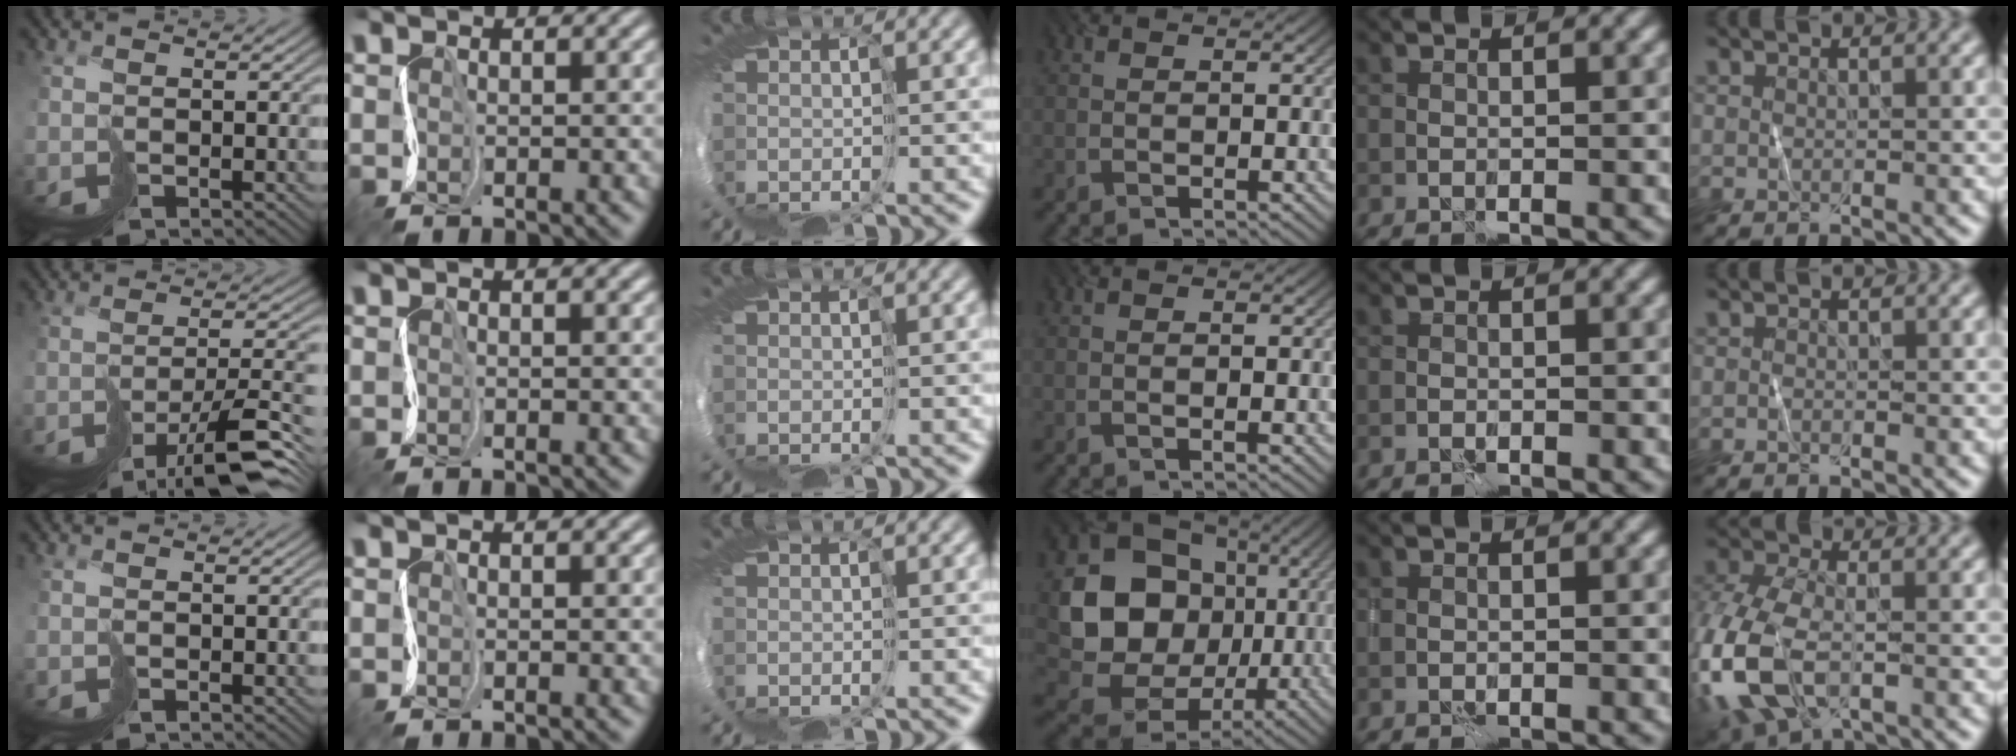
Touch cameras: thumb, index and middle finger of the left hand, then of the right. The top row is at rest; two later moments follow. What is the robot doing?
{"motion": "cut", "object": "tissue"}